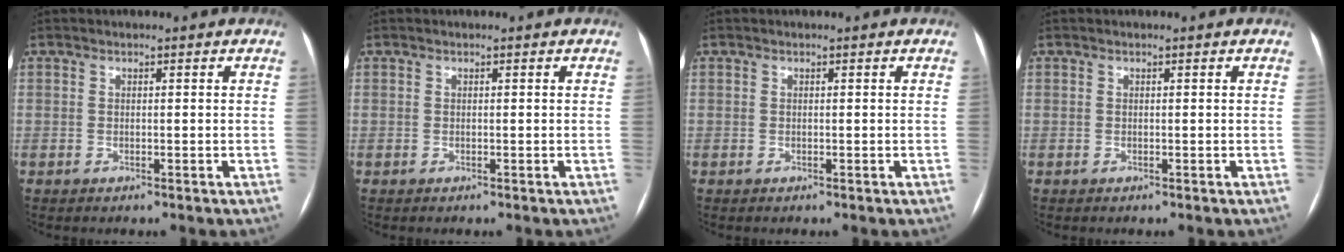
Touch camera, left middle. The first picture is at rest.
{"total": 0.0}
{"total": 0.0}
{"total": 0.0}